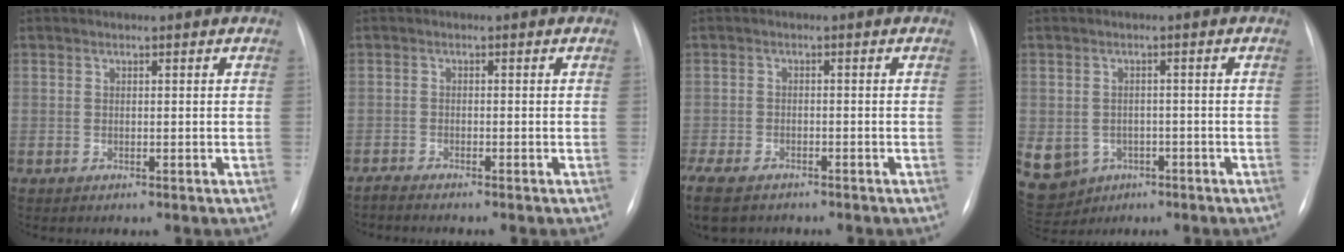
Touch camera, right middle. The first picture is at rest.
{"total": 2.2, "force": [-2.1, -0.1, 0.8], "torque": [-0.013, -0.005, -0.030]}
{"total": 11.6, "force": [-8.0, 6.1, 5.7], "torque": [-0.152, -0.025, -0.120]}
{"total": 17.0, "force": [-7.0, 14.3, 6.1], "torque": [-0.197, 0.001, -0.080]}